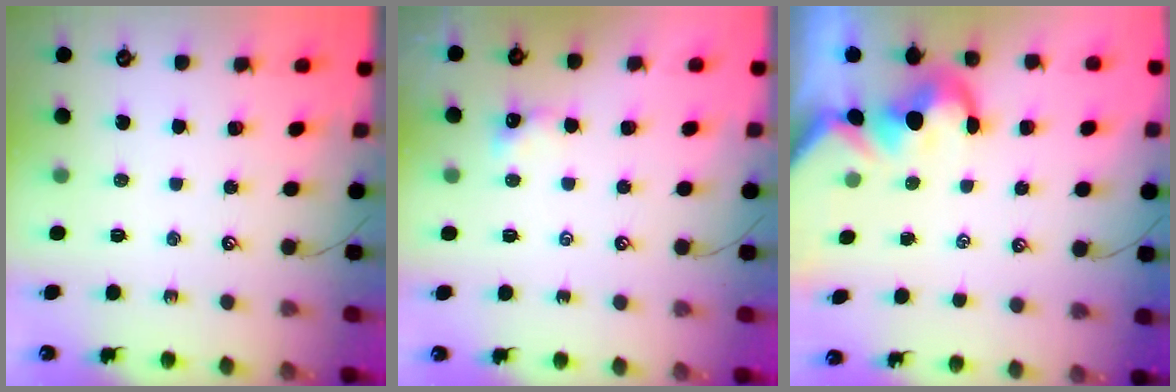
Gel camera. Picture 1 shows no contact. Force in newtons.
{"total": 0.8, "press": 0.8, "slide": 0.3}
{"total": 3.0, "press": 2.8, "slide": 1.1}